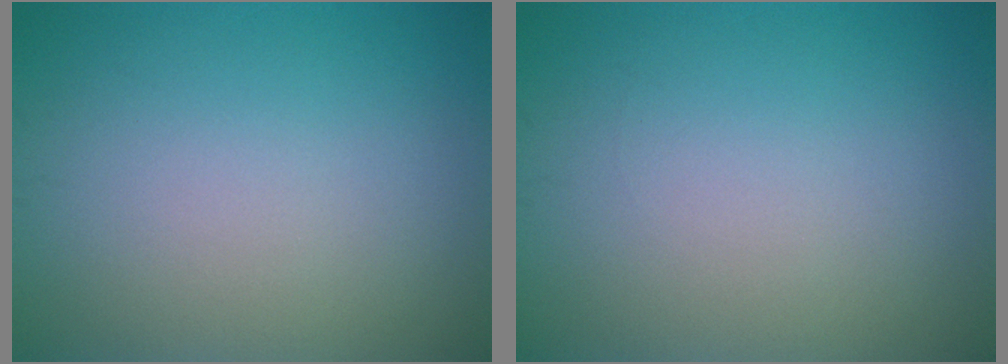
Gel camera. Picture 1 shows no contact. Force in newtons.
{"total": 0.0}